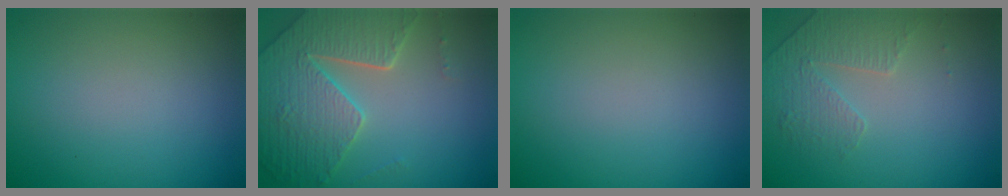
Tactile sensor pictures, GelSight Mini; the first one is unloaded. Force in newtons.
{"total": 6.1, "press": 5.0, "slide": 3.4}
{"total": 0.0}
{"total": 1.8, "press": 1.4, "slide": 1.0}